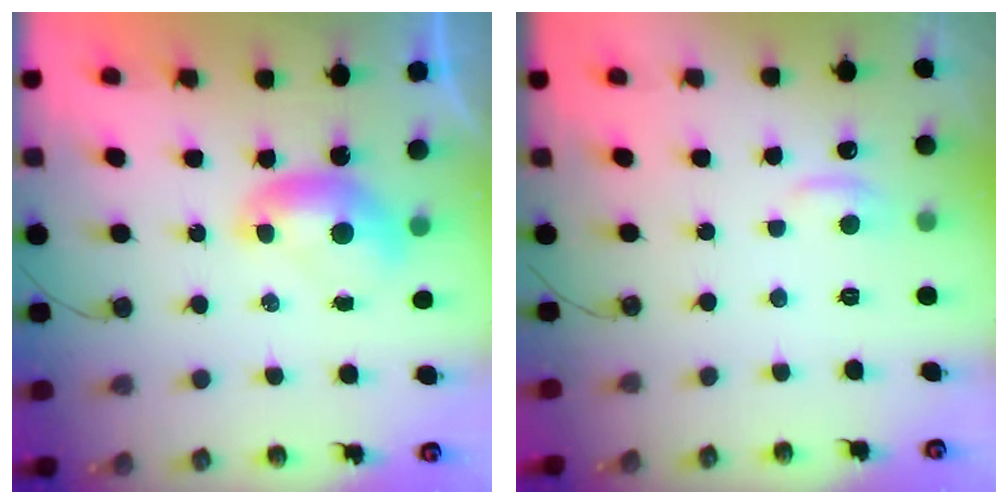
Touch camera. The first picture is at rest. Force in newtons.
{"total": 0.8, "press": 0.2, "slide": 0.8}